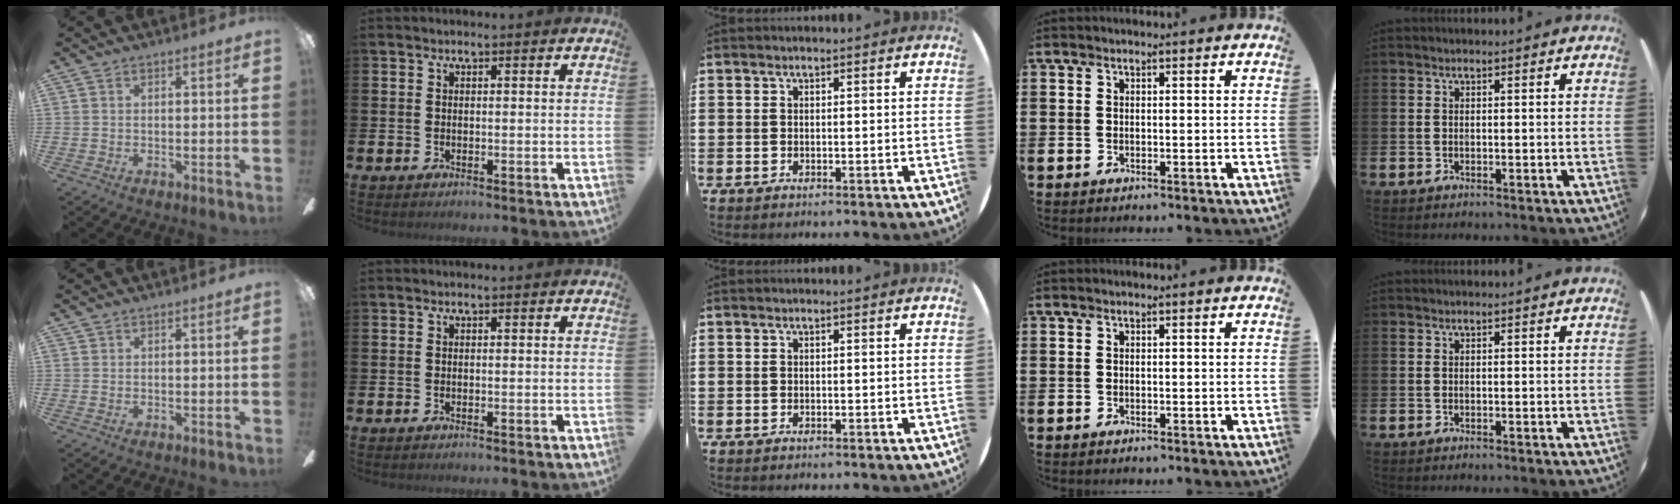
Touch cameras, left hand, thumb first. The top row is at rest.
{}